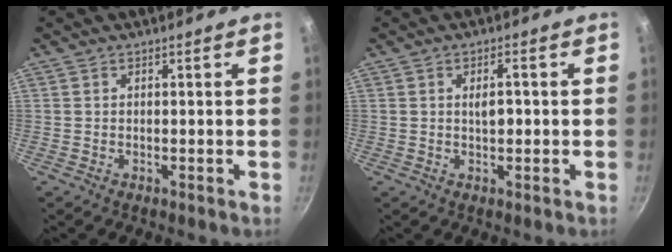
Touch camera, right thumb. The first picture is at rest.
{"total": 3.2, "force": [0.0, 1.3, 2.9], "torque": [-0.039, 0.004, 0.000]}